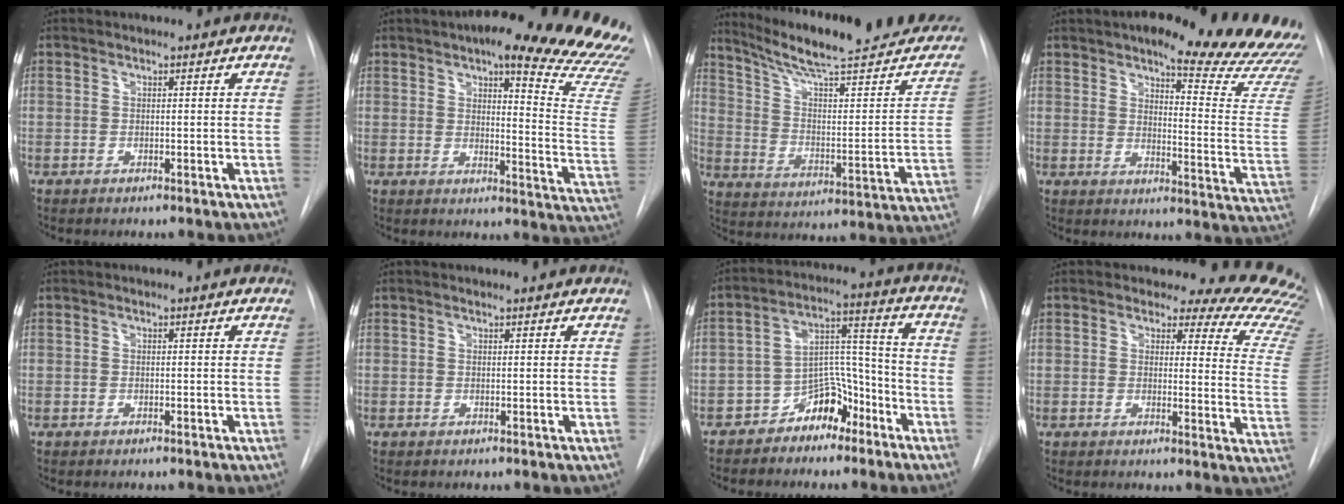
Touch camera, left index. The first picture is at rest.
{"total": 24.1, "force": [19.3, 3.4, 14.0], "torque": [-0.154, -0.068, 0.213]}
{"total": 25.2, "force": [21.7, 2.5, 12.5], "torque": [-0.184, -0.053, 0.298]}
{"total": 21.7, "force": [18.9, 3.3, 10.2], "torque": [-0.122, -0.088, 0.210]}
{"total": 0.0}
{"total": 1.3, "force": [1.3, 0.0, 0.2], "torque": [-0.012, 0.007, 0.016]}
{"total": 8.5, "force": [-5.7, 4.8, 4.0], "torque": [-0.070, 0.031, -0.096]}
{"total": 17.2, "force": [16.3, 3.7, 4.2], "torque": [-0.018, -0.131, 0.139]}